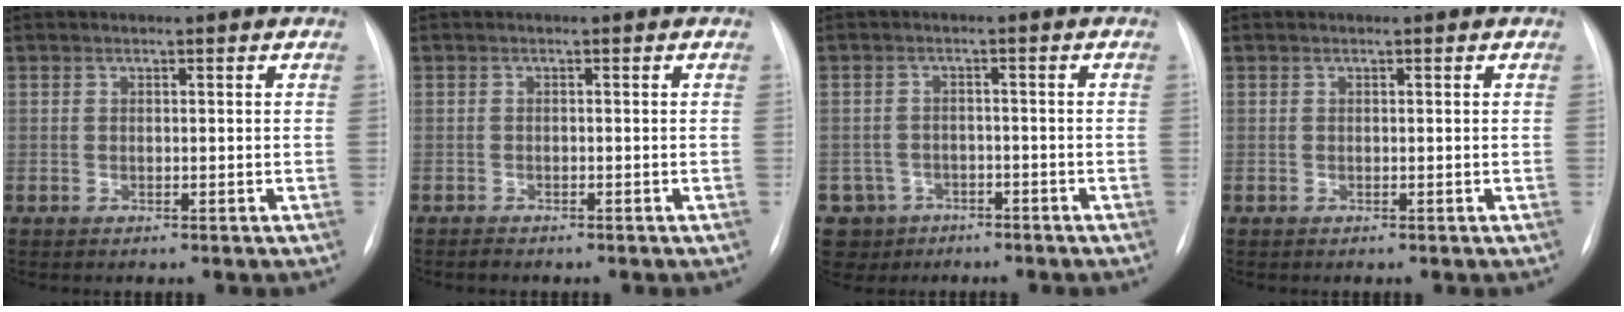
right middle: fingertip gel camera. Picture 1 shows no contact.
{"total": 0.8, "force": [-0.7, 0.3, 0.1], "torque": [-0.006, -0.001, -0.012]}
{"total": 5.6, "force": [-3.2, 4.5, -0.3], "torque": [0.005, 0.009, -0.046]}
{"total": 0.0}